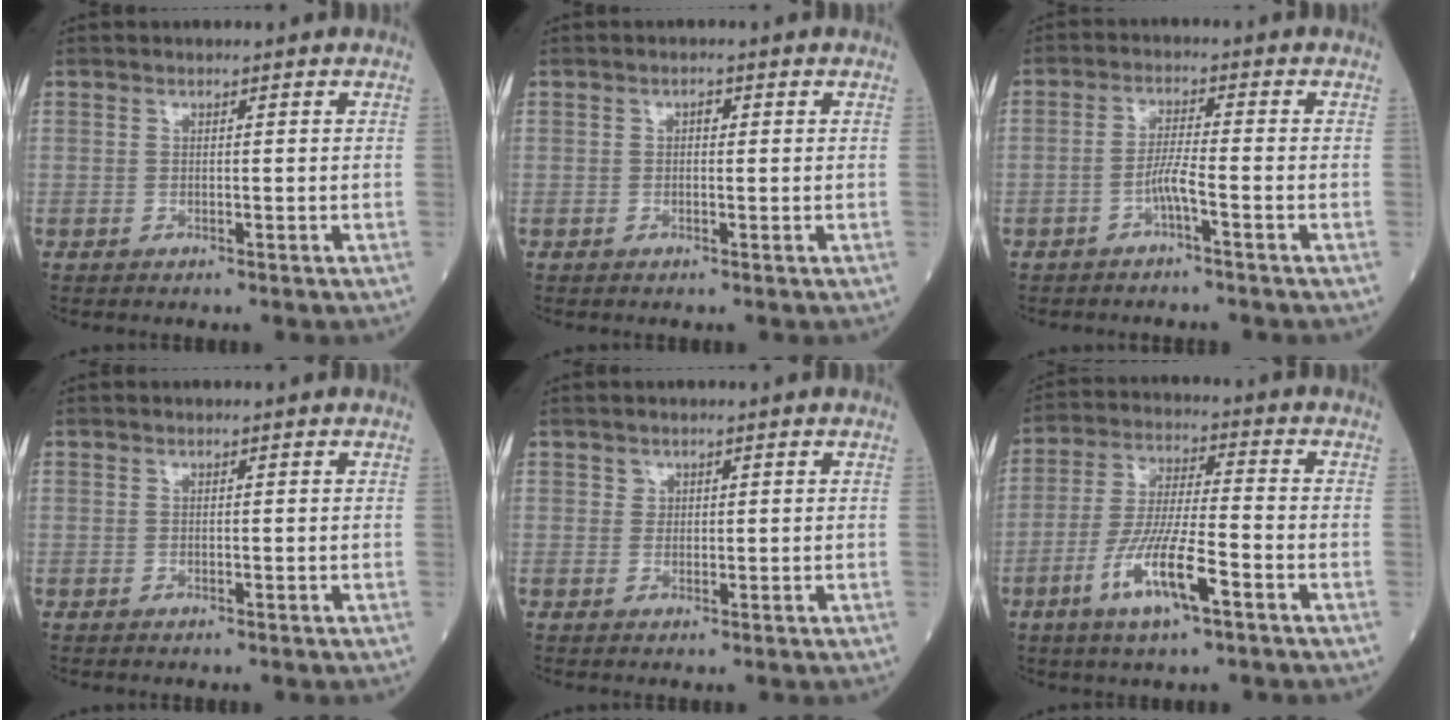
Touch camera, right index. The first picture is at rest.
{"total": 0.9, "force": [0.1, 0.5, 0.7], "torque": [-0.009, 0.003, -0.001]}
{"total": 3.0, "force": [-1.6, -0.1, 2.5], "torque": [-0.050, 0.003, -0.034]}
{"total": 0.0}
{"total": 1.0, "force": [0.5, 0.9, 0.1], "torque": [0.010, -0.001, 0.004]}
{"total": 10.5, "force": [-4.8, 1.4, 9.2], "torque": [-0.182, -0.011, -0.088]}